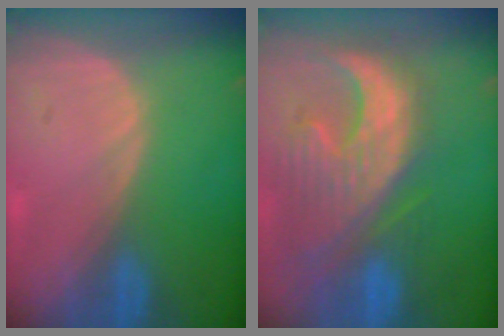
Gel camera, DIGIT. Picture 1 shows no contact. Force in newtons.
{"total": 12.8, "press": 11.1, "slide": 6.2}